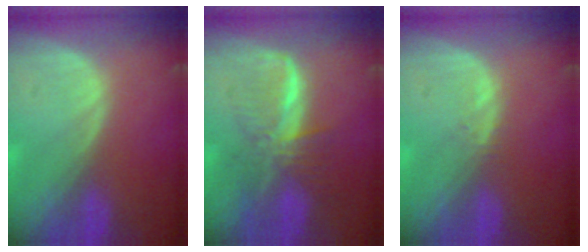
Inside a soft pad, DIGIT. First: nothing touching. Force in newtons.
{"total": 7.6, "press": 6.7, "slide": 3.6}
{"total": 0.7, "press": 0.7, "slide": 0.1}